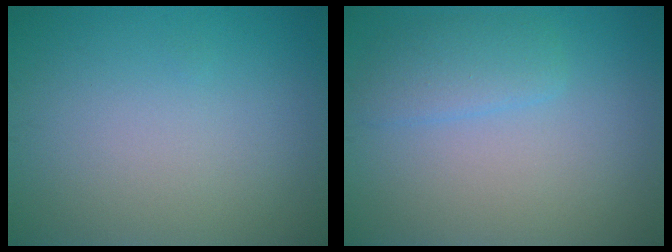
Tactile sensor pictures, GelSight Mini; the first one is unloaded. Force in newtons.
{"total": 2.4, "press": 2.3, "slide": 0.1}